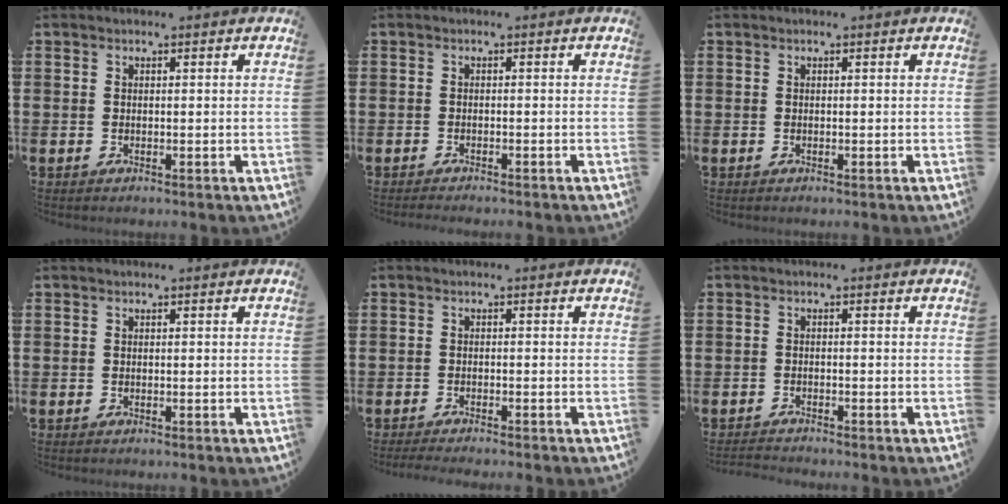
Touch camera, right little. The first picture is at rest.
{"total": 0.7, "force": [-0.7, -0.1, 0.1], "torque": [-0.002, -0.003, -0.013]}
{"total": 0.0}
{"total": 0.0}
{"total": 1.2, "force": [-1.1, -0.1, 0.5], "torque": [-0.006, -0.001, -0.020]}
{"total": 1.1, "force": [-1.1, 0.0, 0.1], "torque": [-0.004, 0.000, -0.023]}